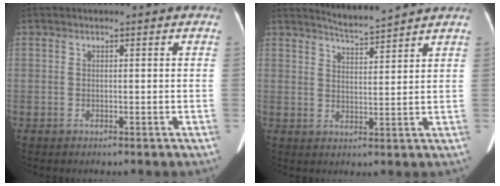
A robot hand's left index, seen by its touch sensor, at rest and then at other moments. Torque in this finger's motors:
{"motor_torque": [0.41, -0.62, 0.05, 0.00]}